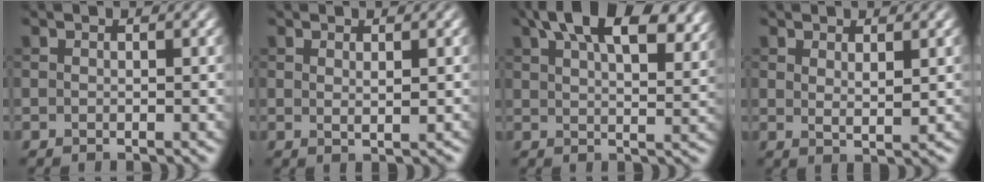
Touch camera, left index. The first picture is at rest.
{"total": 1.1, "force": [0.5, 0.2, 1.0], "torque": [-0.015, -0.003, 0.009]}
{"total": 12.6, "force": [7.3, 5.3, 8.7], "torque": [-0.113, 0.027, 0.105]}
{"total": 1.7, "force": [0.9, 0.4, 1.4], "torque": [-0.023, -0.006, 0.018]}